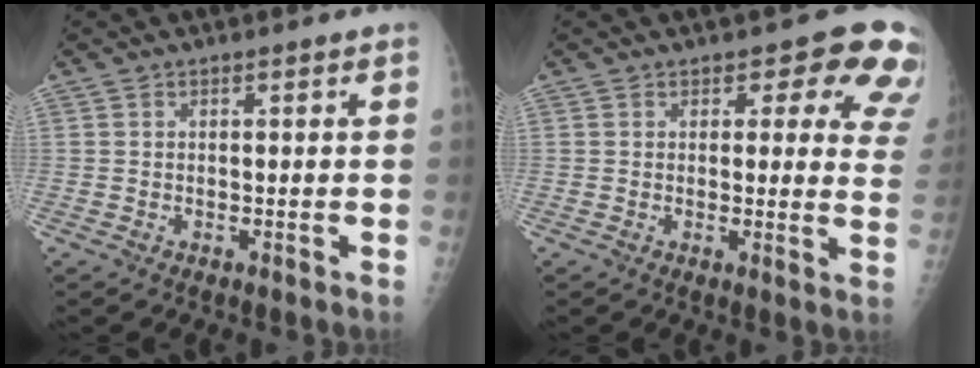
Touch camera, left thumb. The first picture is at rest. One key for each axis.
{"total": 11.0, "fx": 6.7, "fy": 5.6, "fz": 6.6, "tx": -0.018, "ty": -0.028, "tz": 0.051}